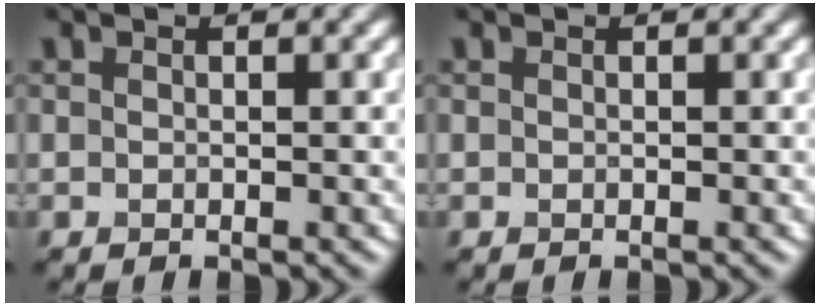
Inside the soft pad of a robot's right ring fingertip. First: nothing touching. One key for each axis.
{"total": 0.0}